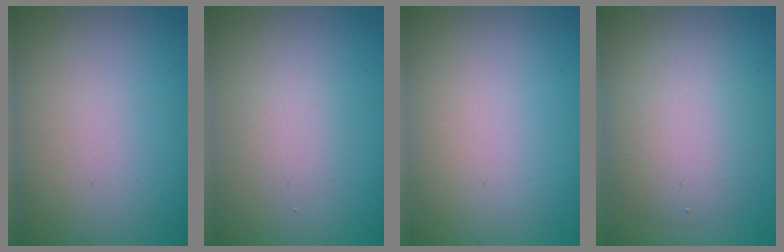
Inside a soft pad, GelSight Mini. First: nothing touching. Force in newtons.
{"total": 1.3, "press": 1.3, "slide": 0.1}
{"total": 0.0}
{"total": 4.8, "press": 4.8, "slide": 0.3}